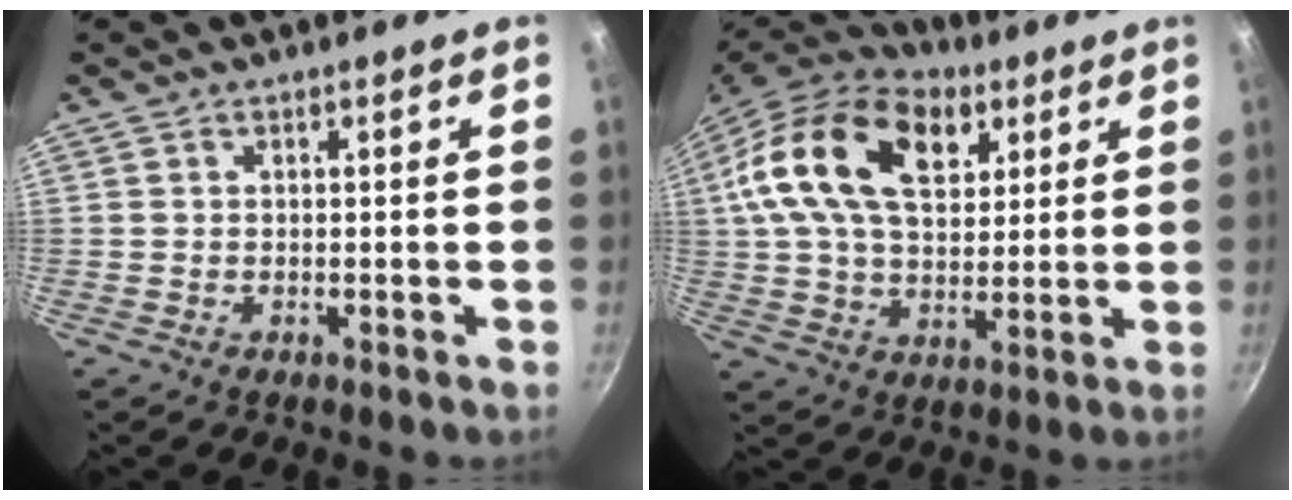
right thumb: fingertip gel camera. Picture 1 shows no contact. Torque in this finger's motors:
{"motor_torque": [1.66, 3.06, 1.46, 0.09, 0.25]}